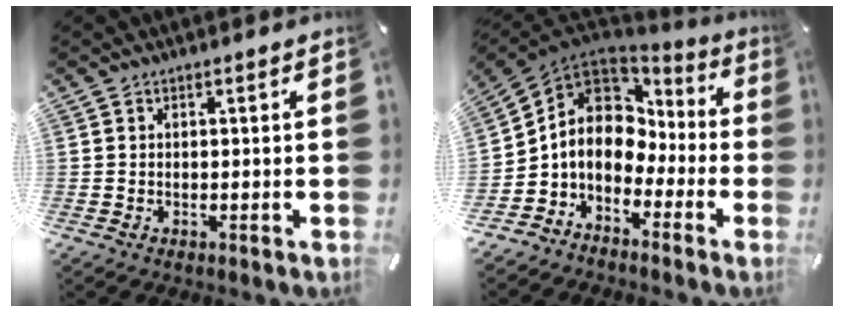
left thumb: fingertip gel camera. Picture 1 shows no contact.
{"total": 9.2, "force": [-0.5, 8.1, 4.4], "torque": [-0.107, -0.006, -0.010]}